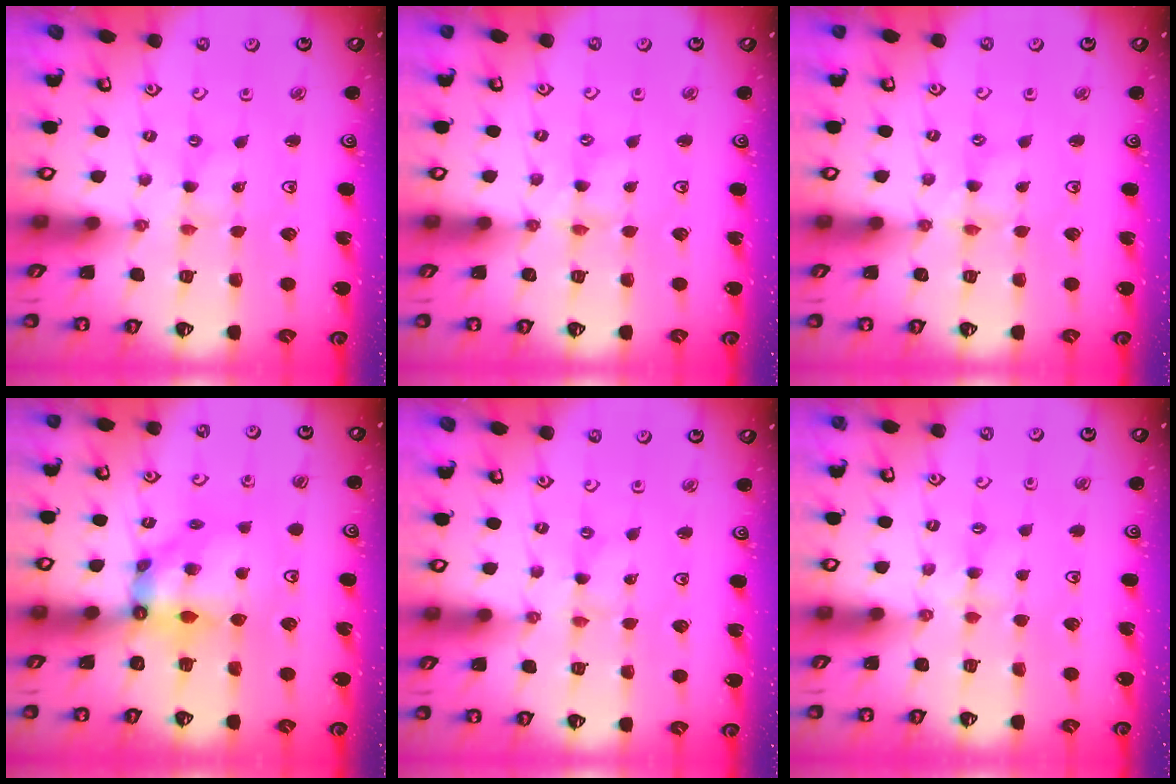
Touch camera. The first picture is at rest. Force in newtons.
{"total": 0.0}
{"total": 0.0}
{"total": 9.4, "press": 9.3, "slide": 1.1}
{"total": 0.0}
{"total": 2.7, "press": 2.6, "slide": 0.5}